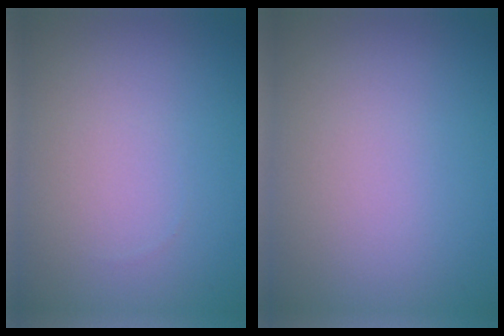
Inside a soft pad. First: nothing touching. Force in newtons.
{"total": 0.0}